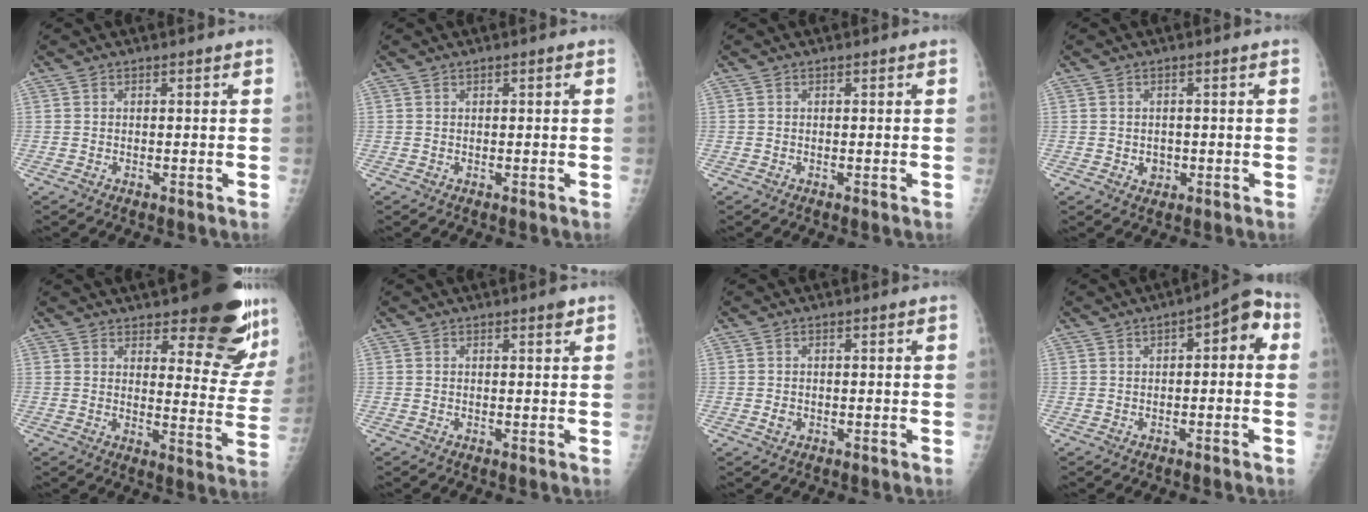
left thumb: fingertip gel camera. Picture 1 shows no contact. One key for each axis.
{"total": 0.6, "fx": 0.2, "fy": 0.1, "fz": 0.6, "tx": -0.011, "ty": 0.001, "tz": 0.002}
{"total": 0.0}
{"total": 2.2, "fx": -0.6, "fy": 1.9, "fz": 0.8, "tx": 0.001, "ty": 0.003, "tz": -0.005}
{"total": 19.2, "fx": 13.1, "fy": 5.9, "fz": 12.7, "tx": -0.126, "ty": -0.091, "tz": 0.161}
{"total": 1.3, "fx": 0.8, "fy": 0.2, "fz": 0.9, "tx": -0.013, "ty": -0.004, "tz": 0.011}
{"total": 1.1, "fx": -0.4, "fy": 0.9, "fz": 0.4, "tx": -0.002, "ty": 0.000, "tz": -0.005}
{"total": 7.4, "fx": 1.5, "fy": 3.3, "fz": 6.4, "tx": -0.057, "ty": 0.025, "tz": 0.006}